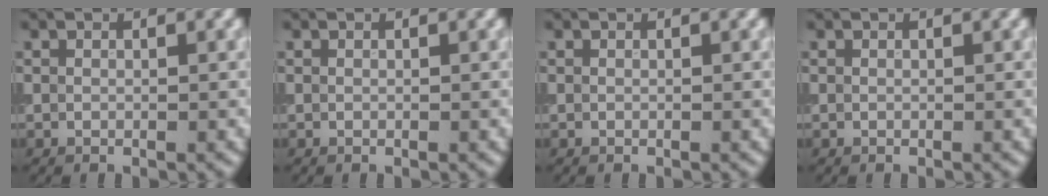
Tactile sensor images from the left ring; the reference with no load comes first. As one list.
[{"total": 0.0}, {"total": 0.0}, {"total": 0.0}]